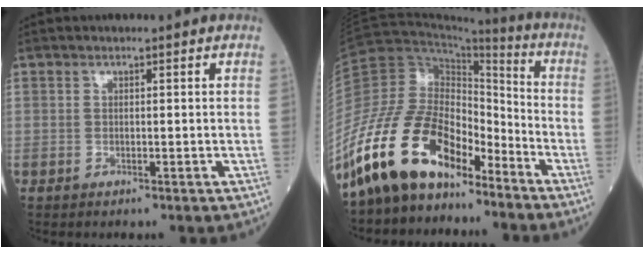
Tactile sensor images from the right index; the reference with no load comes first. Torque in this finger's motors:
{"motor_torque": [1.58, -0.56, 0.66, 0.17]}